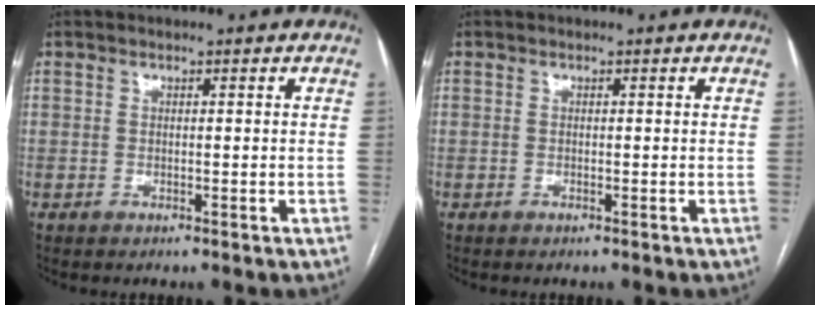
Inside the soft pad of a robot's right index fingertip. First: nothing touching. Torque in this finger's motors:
{"motor_torque": [-0.04, 0.05, 0.00, 0.00]}